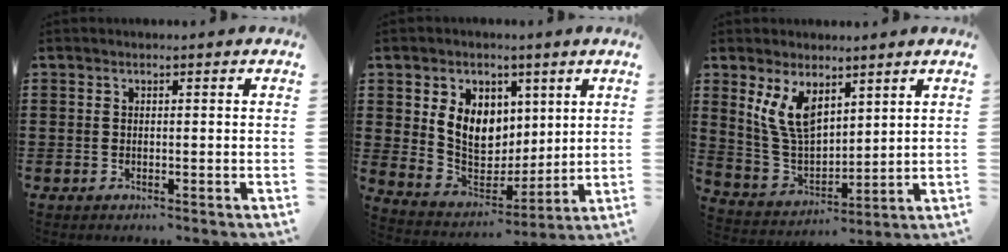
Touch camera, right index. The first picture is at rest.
{"total": 8.7, "force": [2.9, 7.1, 4.0], "torque": [-0.092, 0.002, 0.058]}
{"total": 8.6, "force": [4.7, 4.4, 5.6], "torque": [-0.148, -0.011, 0.085]}